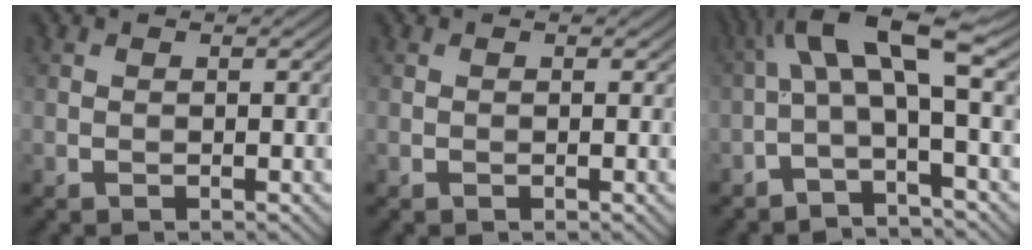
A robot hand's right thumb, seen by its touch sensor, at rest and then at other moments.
{"total": 0.0}
{"total": 8.4, "force": [0.1, 1.7, 8.2], "torque": [-0.145, 0.034, -0.014]}